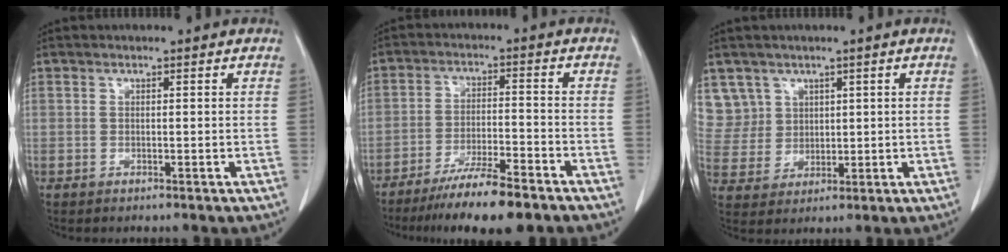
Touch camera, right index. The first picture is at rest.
{"total": 10.9, "force": [-8.4, 1.0, 6.9], "torque": [-0.108, -0.022, -0.139]}
{"total": 7.2, "force": [3.9, 6.1, -0.2], "torque": [0.004, 0.014, 0.091]}